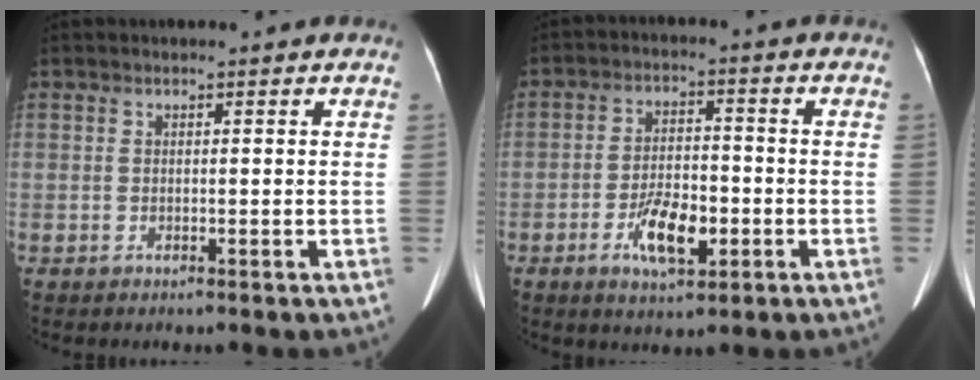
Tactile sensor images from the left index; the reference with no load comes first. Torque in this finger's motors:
{"motor_torque": [0.26, 0.12, 0.15, 0.07]}